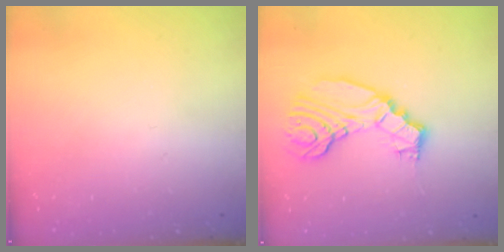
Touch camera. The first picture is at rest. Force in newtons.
{"total": 11.6, "press": 11.4, "slide": 2.1}